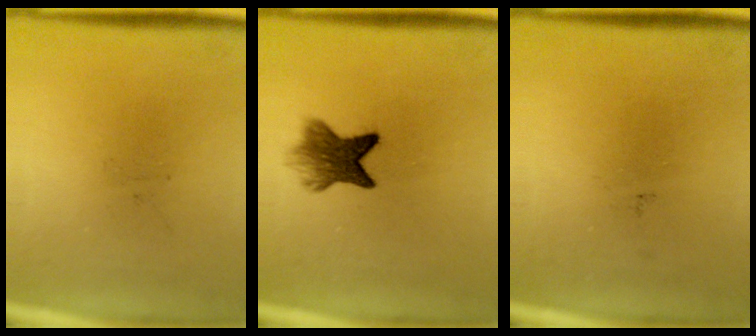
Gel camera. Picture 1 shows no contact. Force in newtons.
{"total": 6.4}
{"total": 0.0}